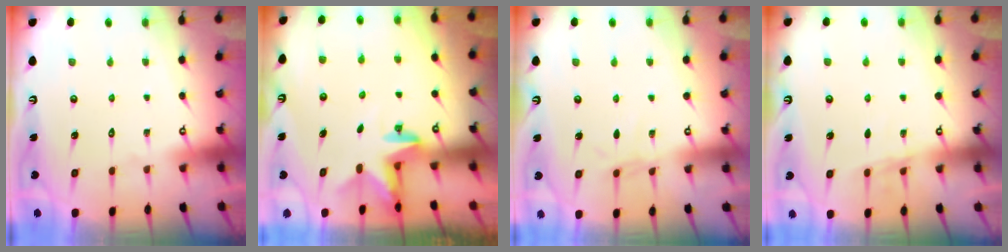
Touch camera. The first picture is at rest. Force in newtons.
{"total": 2.5, "press": 2.5, "slide": 0.4}
{"total": 4.7, "press": 4.7, "slide": 0.6}
{"total": 5.6, "press": 5.5, "slide": 1.3}